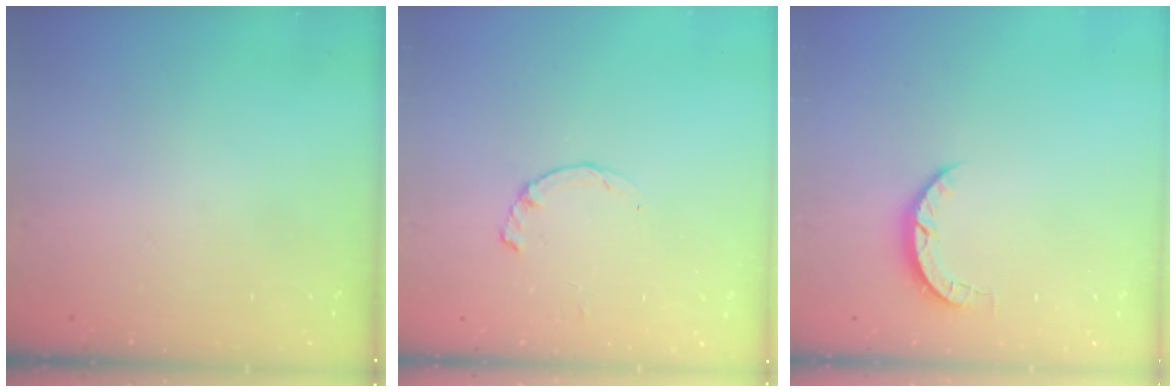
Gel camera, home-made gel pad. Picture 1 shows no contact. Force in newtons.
{"total": 1.2, "press": 1.2, "slide": 0.3}
{"total": 3.1, "press": 3.0, "slide": 0.4}